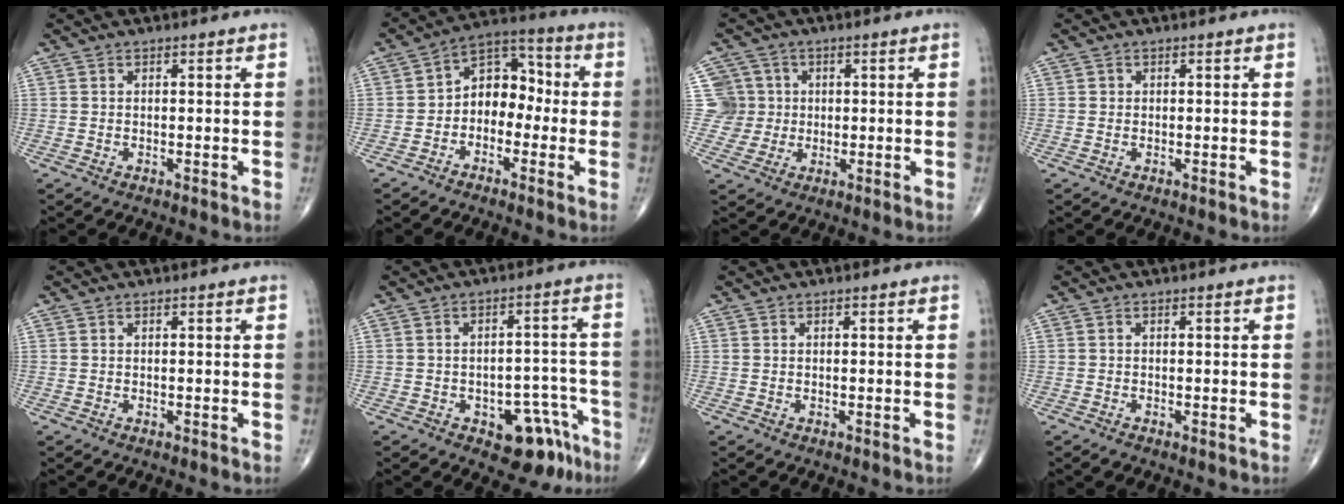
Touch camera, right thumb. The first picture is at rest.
{"total": 9.2, "force": [-1.6, 6.8, 6.0], "torque": [-0.058, 0.047, -0.046]}
{"total": 6.3, "force": [0.9, 6.2, -0.2], "torque": [0.044, 0.009, 0.013]}
{"total": 0.5, "force": [0.0, 0.5, 0.1], "torque": [0.002, 0.002, 0.000]}
{"total": 0.0}
{"total": 10.3, "force": [-5.8, 5.5, 6.5], "torque": [-0.047, 0.049, -0.069]}
{"total": 0.0}
{"total": 1.0, "force": [-0.6, 0.6, 0.7], "torque": [-0.012, 0.000, -0.010]}